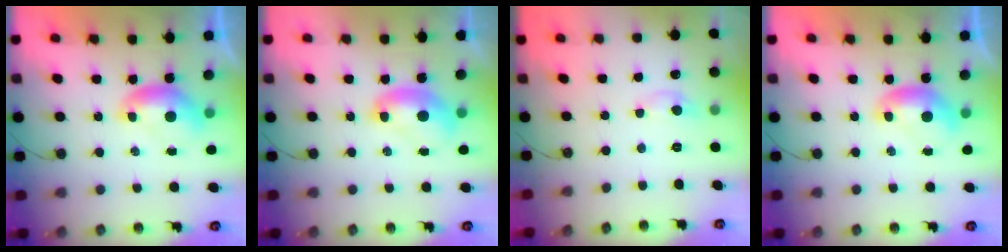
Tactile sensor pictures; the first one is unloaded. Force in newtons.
{"total": 1.9, "press": 1.9, "slide": 0.1}
{"total": 1.5, "press": 1.5, "slide": 0.0}
{"total": 0.0}